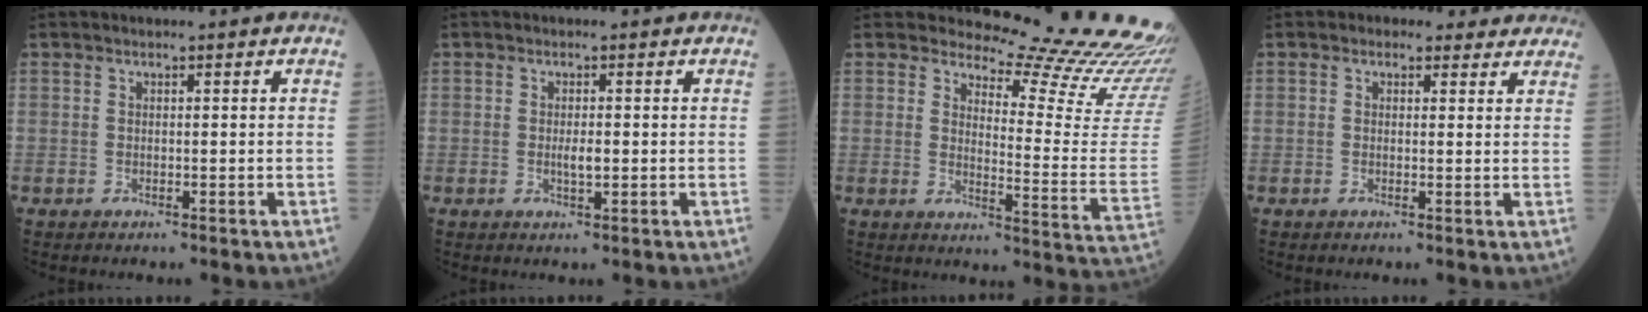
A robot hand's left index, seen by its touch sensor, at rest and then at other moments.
{"total": 1.8, "force": [-0.2, 0.5, 1.8], "torque": [-0.034, 0.000, -0.002]}
{"total": 20.7, "force": [20.2, 1.4, 4.4], "torque": [-0.053, -0.153, 0.216]}
{"total": 5.2, "force": [4.3, 2.9, 0.8], "torque": [0.004, 0.013, 0.036]}